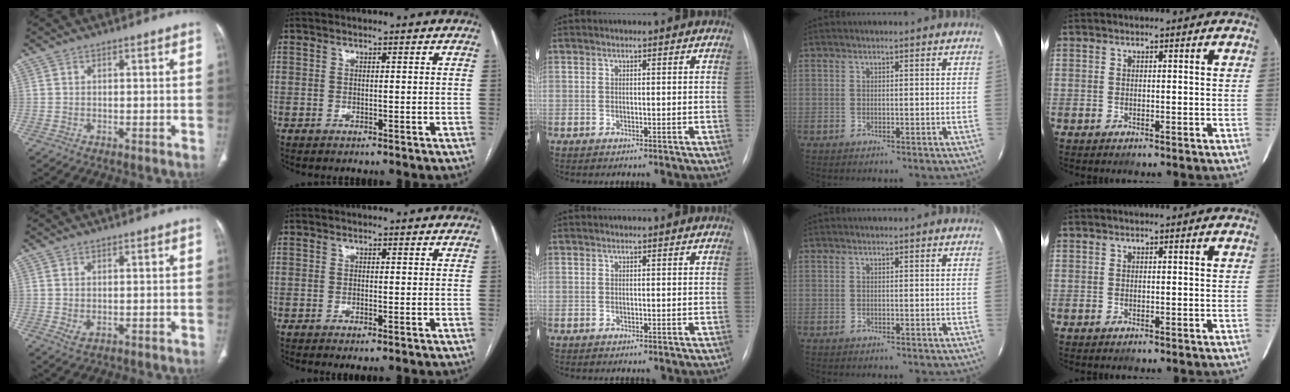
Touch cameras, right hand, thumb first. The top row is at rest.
{"thumb": {"total": 1.9, "force": [-0.1, 1.2, 1.5], "torque": [-0.034, -0.005, 0.006]}, "index": {"total": 1.1, "force": [-0.6, 0.1, 0.9], "torque": [-0.013, -0.001, -0.007]}}